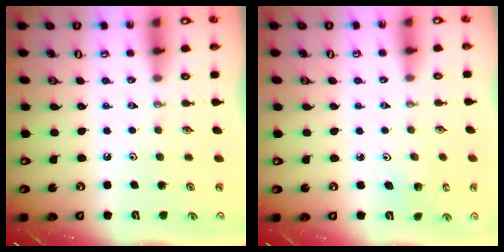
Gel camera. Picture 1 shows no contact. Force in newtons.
{"total": 2.3, "press": 2.3, "slide": 0.3}